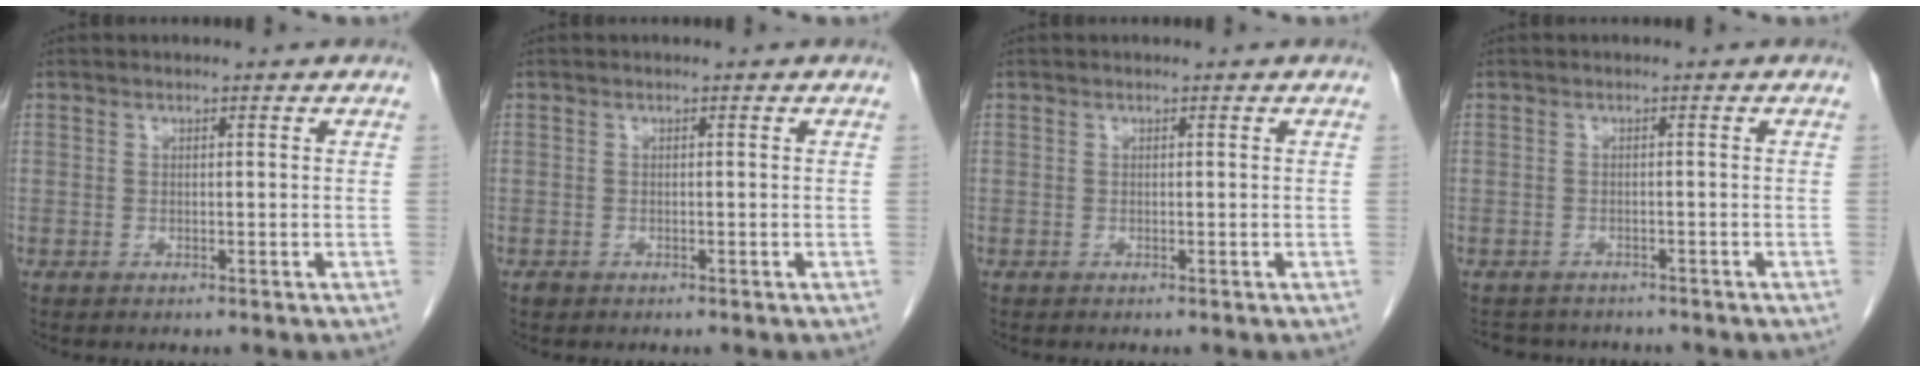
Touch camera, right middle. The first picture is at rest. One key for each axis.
{"total": 0.5, "fx": -0.4, "fy": 0.3, "fz": 0.1, "tx": -0.004, "ty": 0.001, "tz": -0.007}
{"total": 0.0}
{"total": 5.6, "fx": -5.1, "fy": 2.0, "fz": 0.9, "tx": -0.013, "ty": -0.002, "tz": -0.068}